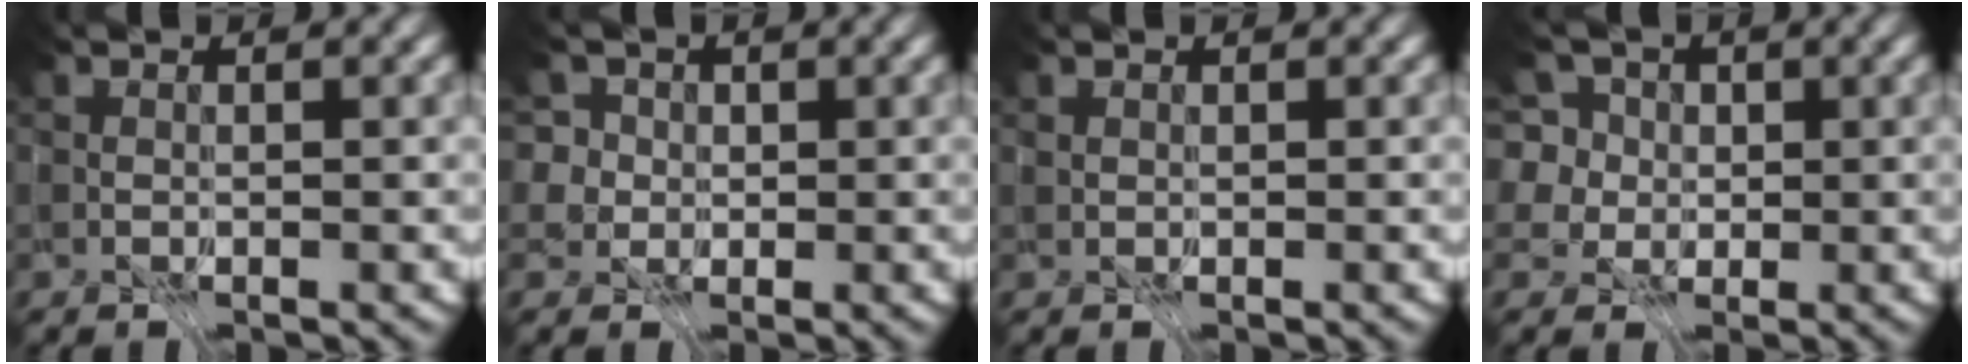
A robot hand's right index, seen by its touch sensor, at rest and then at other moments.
{"total": 8.7, "force": [4.7, 5.9, 4.3], "torque": [-0.087, 0.031, 0.055]}
{"total": 0.5, "force": [0.4, 0.3, 0.2], "torque": [-0.009, 0.003, 0.012]}
{"total": 7.5, "force": [3.2, 6.0, 3.3], "torque": [-0.084, 0.027, 0.041]}